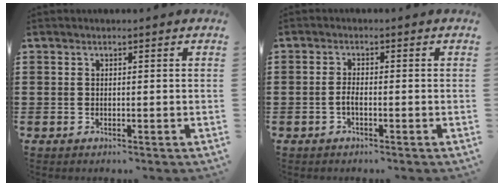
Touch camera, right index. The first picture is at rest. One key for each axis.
{"total": 1.7, "fx": -0.9, "fy": 0.4, "fz": 1.4, "tx": -0.034, "ty": -0.002, "tz": -0.018}